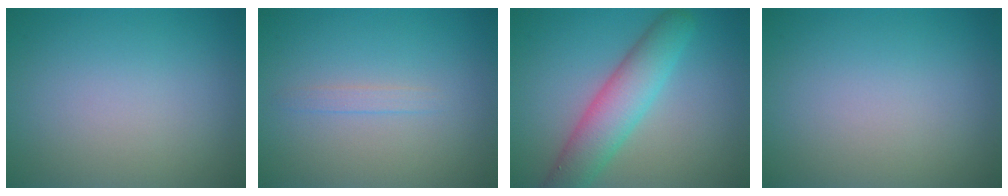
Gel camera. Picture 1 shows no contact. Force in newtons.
{"total": 0.8, "press": 0.8, "slide": 0.2}
{"total": 5.5, "press": 5.5, "slide": 0.4}
{"total": 0.0}